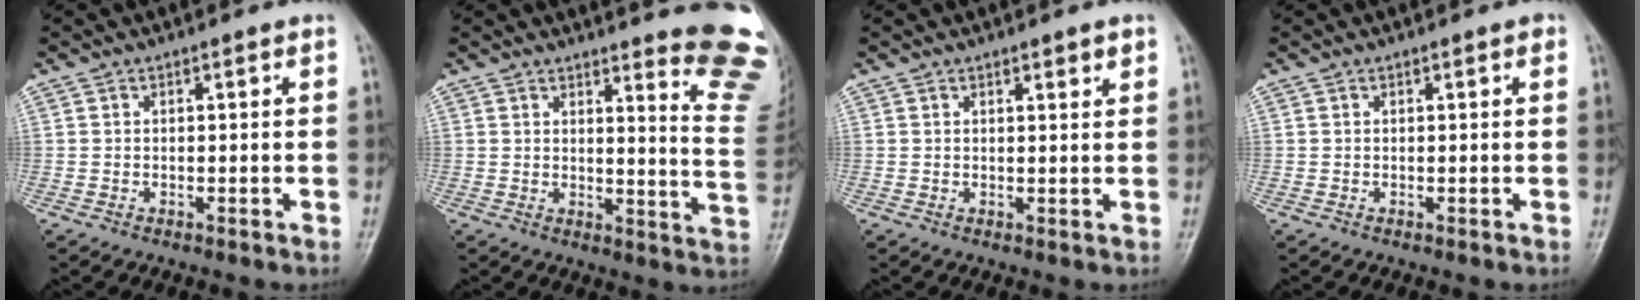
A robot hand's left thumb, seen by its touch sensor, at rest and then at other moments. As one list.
[{"total": 14.5, "force": [12.5, 1.3, 7.4], "torque": [-0.067, -0.143, 0.126]}, {"total": 1.8, "force": [1.2, 0.1, 1.3], "torque": [-0.018, -0.008, 0.018]}, {"total": 0.7, "force": [0.3, 0.3, 0.6], "torque": [-0.009, 0.001, 0.001]}]